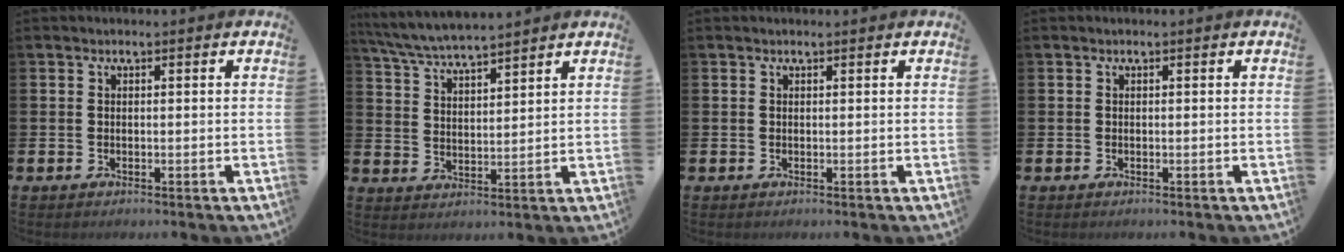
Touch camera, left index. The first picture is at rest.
{"total": 5.8, "force": [5.7, 0.2, 1.2], "torque": [-0.048, -0.028, 0.101]}
{"total": 0.0}
{"total": 0.0}